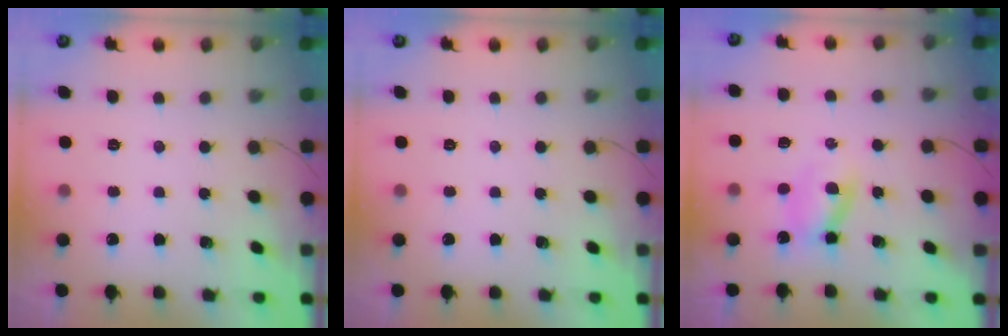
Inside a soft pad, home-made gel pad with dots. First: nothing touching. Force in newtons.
{"total": 0.0}
{"total": 2.5, "press": 2.2, "slide": 1.2}